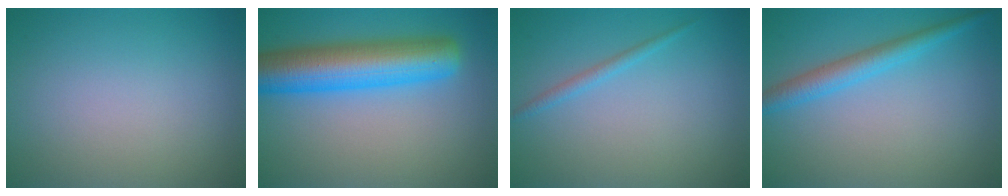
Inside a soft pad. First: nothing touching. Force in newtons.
{"total": 8.8, "press": 8.8, "slide": 0.2}
{"total": 1.1, "press": 1.1, "slide": 0.1}
{"total": 3.0, "press": 3.0, "slide": 0.1}